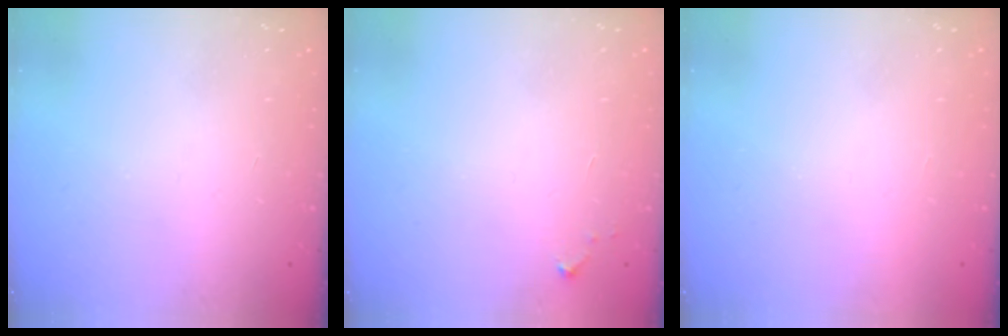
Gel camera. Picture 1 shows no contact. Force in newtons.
{"total": 2.6, "press": 2.6, "slide": 0.4}
{"total": 1.6, "press": 1.6, "slide": 0.1}